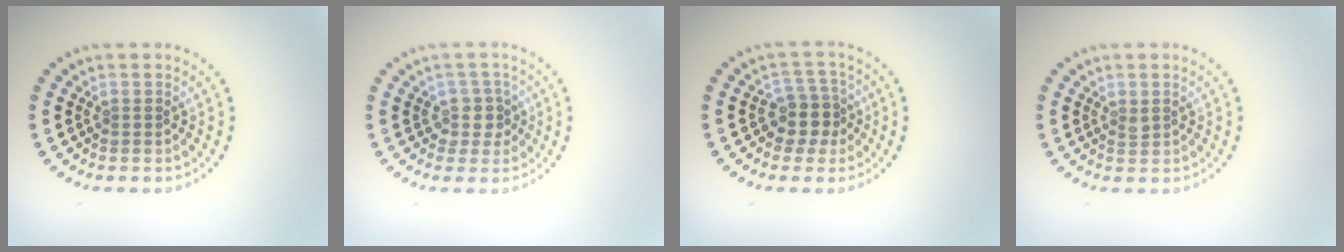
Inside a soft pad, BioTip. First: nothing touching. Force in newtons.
{"total": 2.2, "press": 1.6, "slide": 1.4}
{"total": 2.9, "press": 2.6, "slide": 1.4}
{"total": 0.6, "press": 0.6, "slide": 0.3}